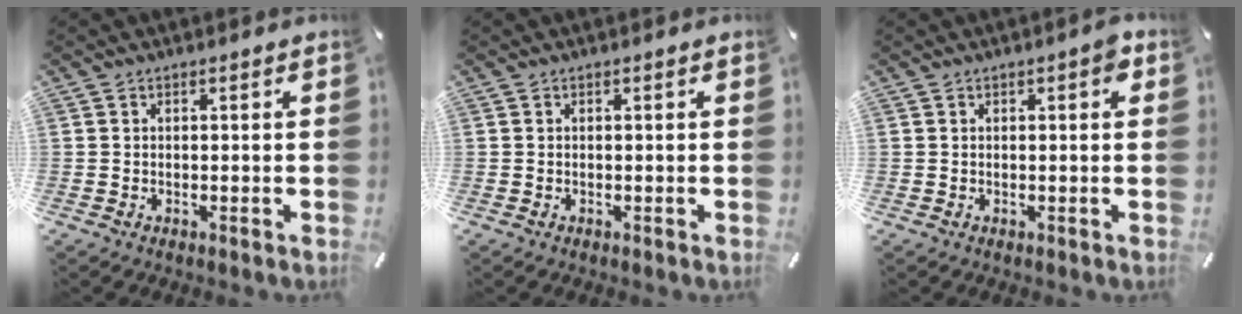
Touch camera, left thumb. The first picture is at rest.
{"total": 0.0}
{"total": 2.3, "force": [0.5, 0.7, 2.2], "torque": [-0.027, 0.001, 0.003]}